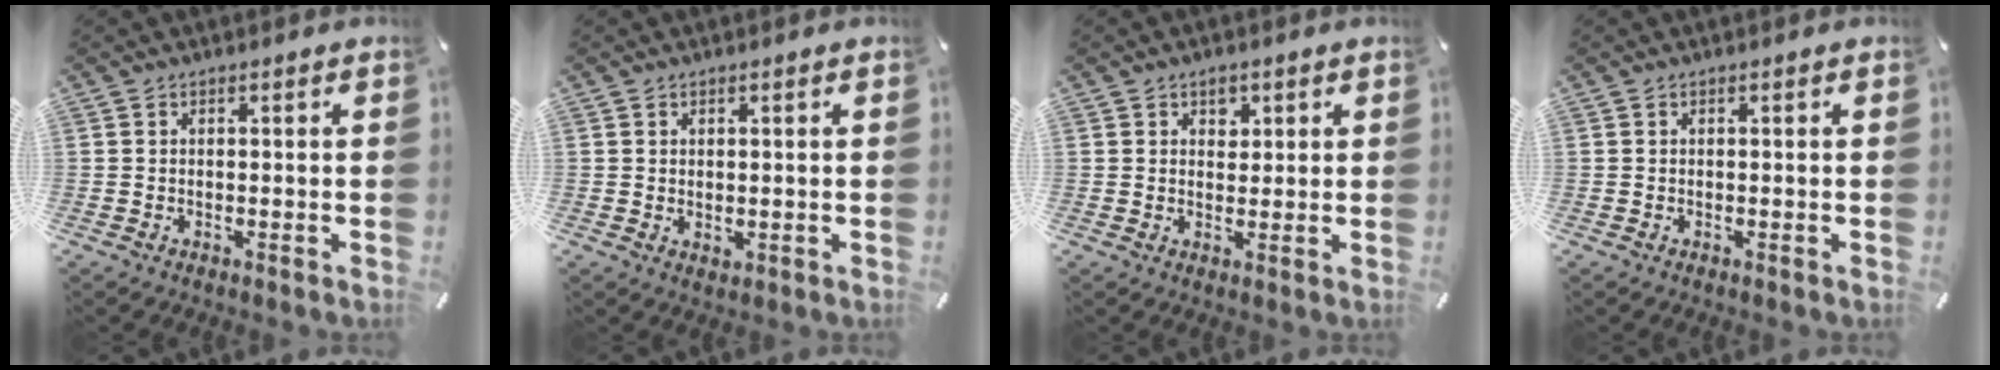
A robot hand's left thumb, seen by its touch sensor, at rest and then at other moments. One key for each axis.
{"total": 1.7, "fx": 1.1, "fy": 1.3, "fz": 0.2, "tx": 0.002, "ty": -0.001, "tz": 0.017}
{"total": 2.8, "fx": 1.3, "fy": 2.2, "fz": 1.1, "tx": 0.008, "ty": -0.010, "tz": 0.015}
{"total": 0.0}